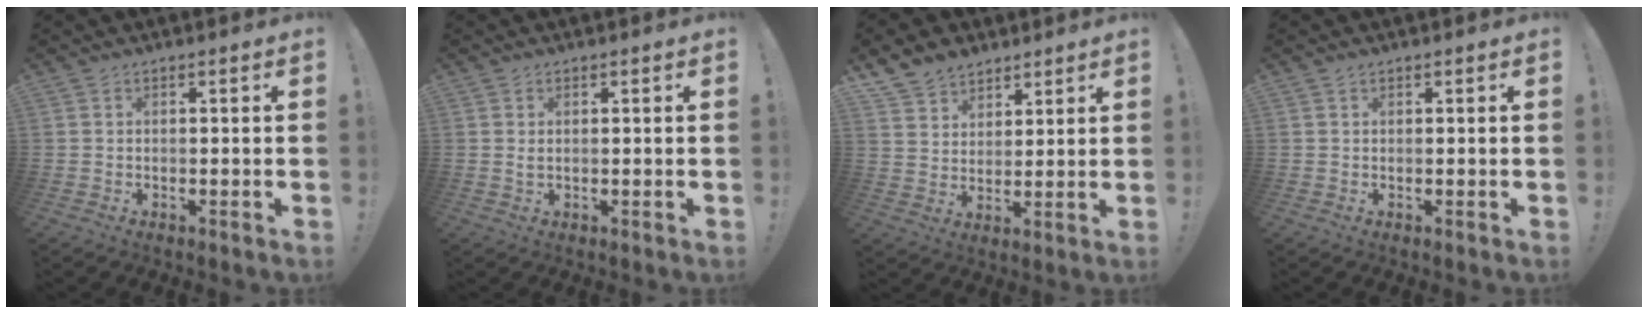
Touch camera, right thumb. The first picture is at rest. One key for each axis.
{"total": 1.0, "fx": 0.3, "fy": 0.4, "fz": 0.9, "tx": -0.017, "ty": 0.001, "tz": 0.005}
{"total": 8.9, "fx": 6.7, "fy": 5.6, "fz": 1.7, "tx": -0.038, "ty": -0.044, "tz": 0.135}
{"total": 0.0}